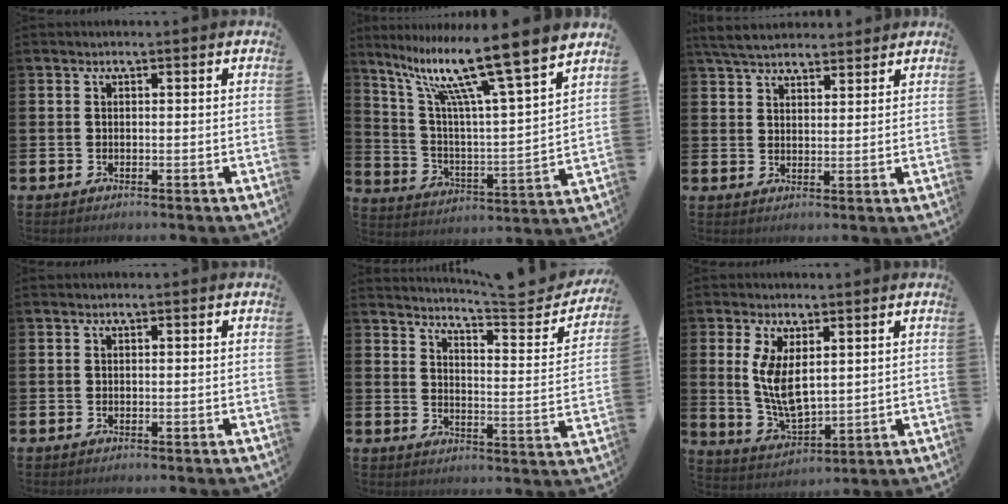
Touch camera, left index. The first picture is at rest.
{"total": 13.4, "force": [10.7, 1.0, 8.1], "torque": [-0.184, -0.070, 0.172]}
{"total": 4.8, "force": [4.6, 1.3, 0.9], "torque": [-0.039, -0.012, 0.086]}
{"total": 0.0}
{"total": 5.6, "force": [5.4, 0.2, 1.7], "torque": [-0.037, -0.051, 0.084]}
{"total": 6.7, "force": [2.5, 3.2, 5.4], "torque": [-0.107, -0.017, 0.042]}